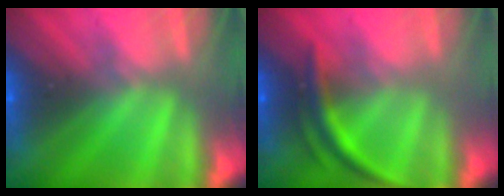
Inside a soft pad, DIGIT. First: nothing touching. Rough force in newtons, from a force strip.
{"total": 3.5}